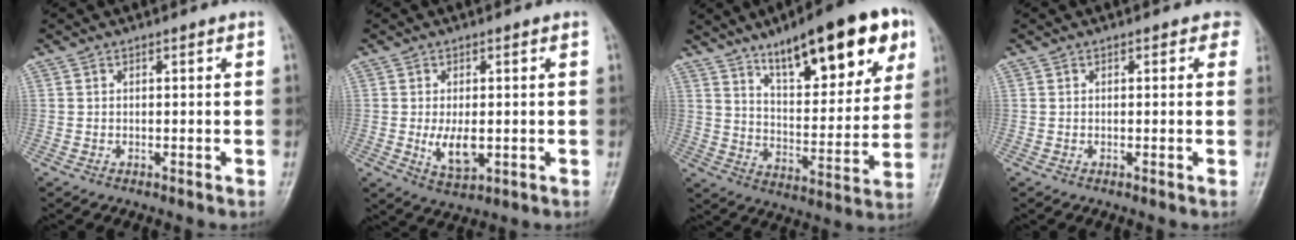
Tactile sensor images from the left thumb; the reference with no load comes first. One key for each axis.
{"total": 5.6, "fx": -0.6, "fy": 2.9, "fz": 4.7, "tx": -0.080, "ty": -0.013, "tz": -0.004}
{"total": 22.9, "fx": 12.7, "fy": 7.8, "fz": 17.4, "tx": -0.214, "ty": -0.039, "tz": 0.197}
{"total": 1.5, "fx": 0.7, "fy": 1.1, "fz": 0.8, "tx": 0.017, "ty": 0.001, "tz": -0.001}